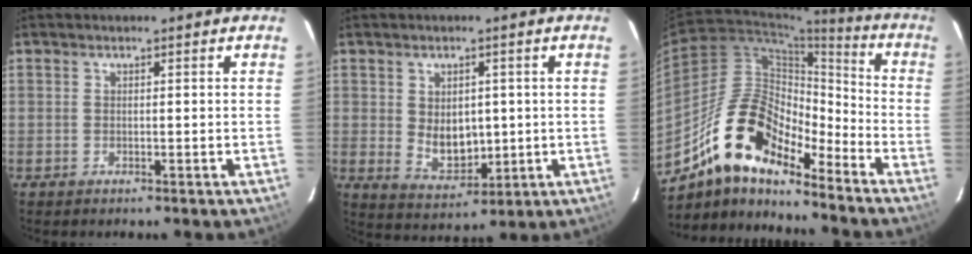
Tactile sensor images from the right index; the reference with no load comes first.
{"total": 7.3, "force": [0.4, 5.3, 5.0], "torque": [-0.089, -0.008, 0.027]}
{"total": 17.6, "force": [-12.9, 5.9, 10.4], "torque": [-0.181, -0.002, -0.251]}